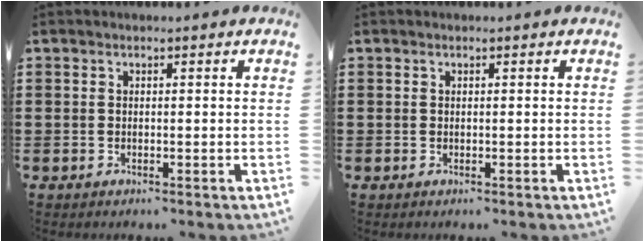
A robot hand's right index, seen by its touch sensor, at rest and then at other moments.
{"total": 0.0}